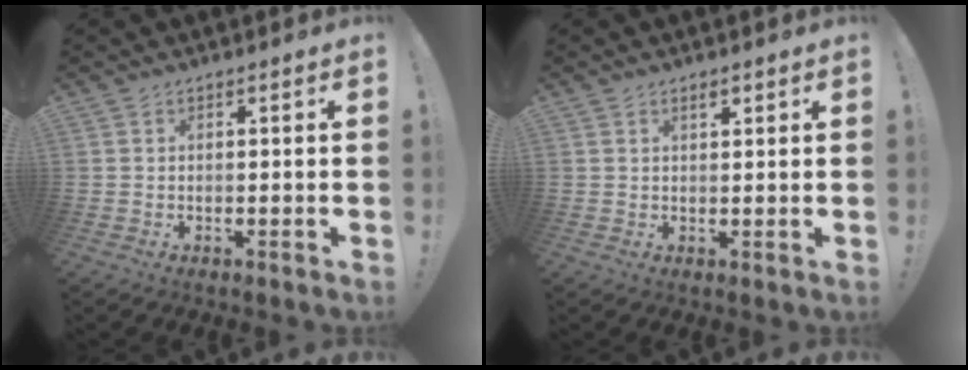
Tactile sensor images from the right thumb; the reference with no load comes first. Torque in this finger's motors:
{"motor_torque": [-0.26, 0.17, 0.50, 0.08, 0.02]}